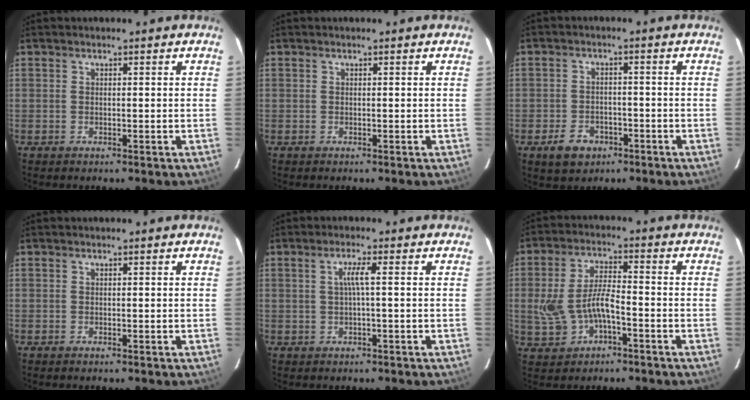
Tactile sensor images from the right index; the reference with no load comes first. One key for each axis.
{"total": 0.0}
{"total": 5.7, "fx": -3.2, "fy": 4.2, "fz": 2.2, "tx": -0.059, "ty": 0.011, "tz": -0.041}
{"total": 0.0}
{"total": 2.6, "fx": 0.0, "fy": -0.4, "fz": 2.5, "tx": -0.048, "ty": 0.002, "tz": 0.000}
{"total": 8.1, "fx": -2.6, "fy": 3.6, "fz": 6.7, "tx": -0.140, "ty": 0.004, "tz": -0.040}